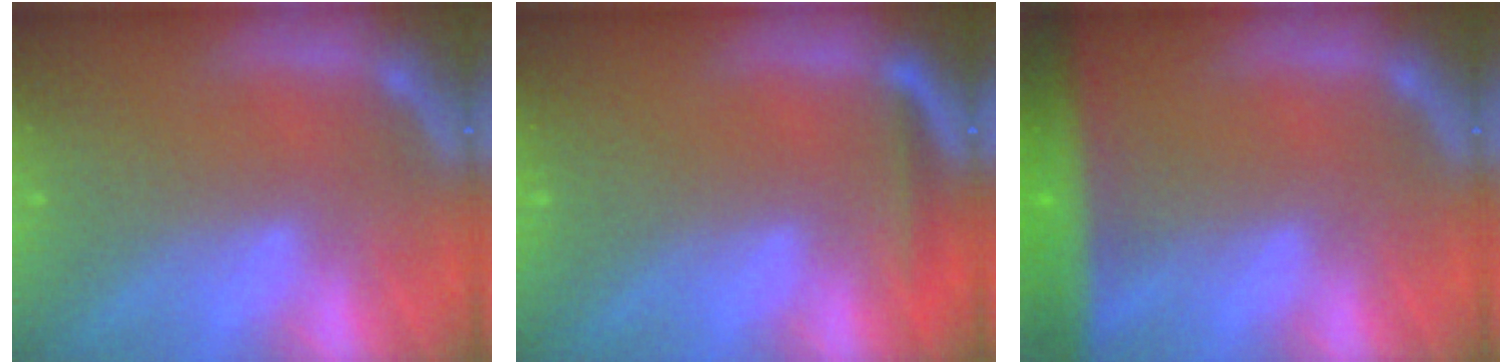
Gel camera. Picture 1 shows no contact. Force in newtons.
{"total": 1.9}
{"total": 8.0}